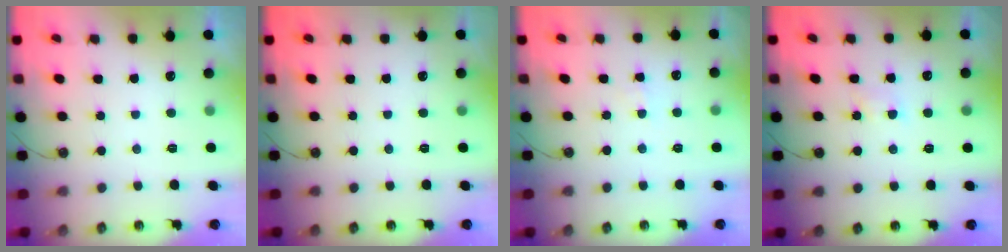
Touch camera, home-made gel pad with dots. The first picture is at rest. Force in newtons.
{"total": 0.0}
{"total": 2.1, "press": 2.1, "slide": 0.4}
{"total": 3.5, "press": 3.5, "slide": 0.5}